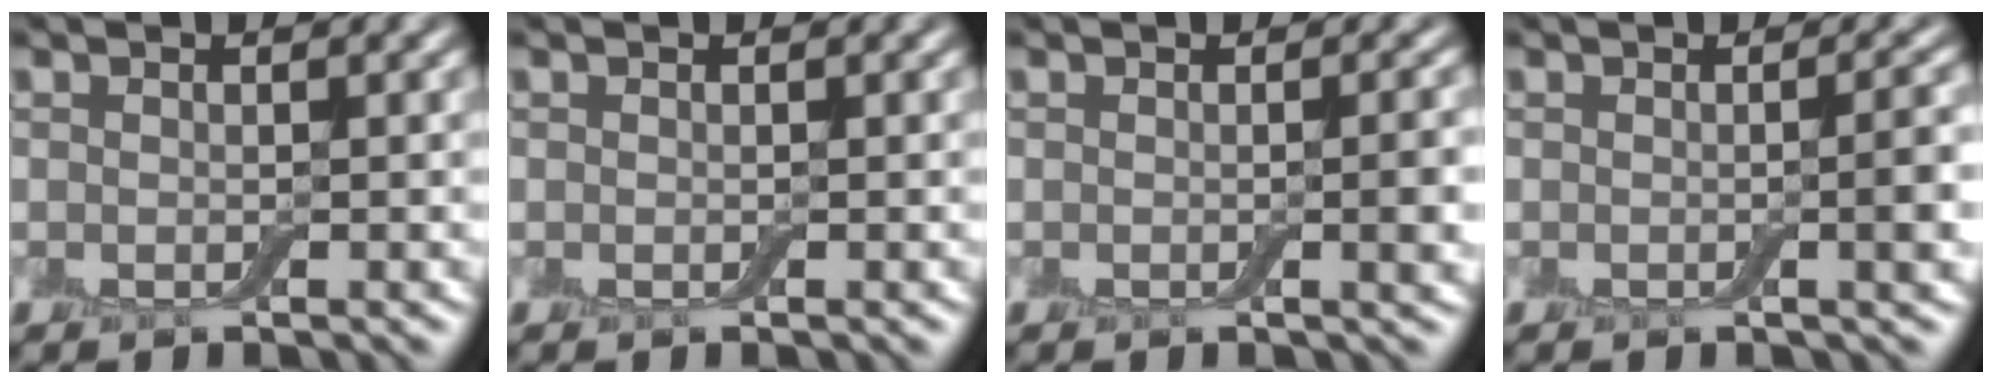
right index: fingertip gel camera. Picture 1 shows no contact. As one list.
[{"total": 0.0}, {"total": 2.1, "force": [-0.1, 0.4, 2.0], "torque": [-0.024, -0.001, -0.002]}, {"total": 2.5, "force": [-0.1, 0.6, 2.5], "torque": [-0.027, 0.003, -0.005]}]